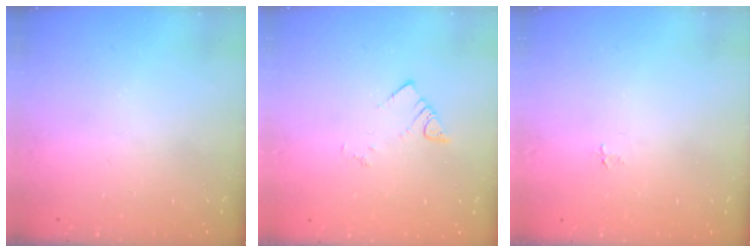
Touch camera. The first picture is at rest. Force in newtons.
{"total": 3.7, "press": 3.6, "slide": 0.5}
{"total": 2.7, "press": 2.7, "slide": 0.3}